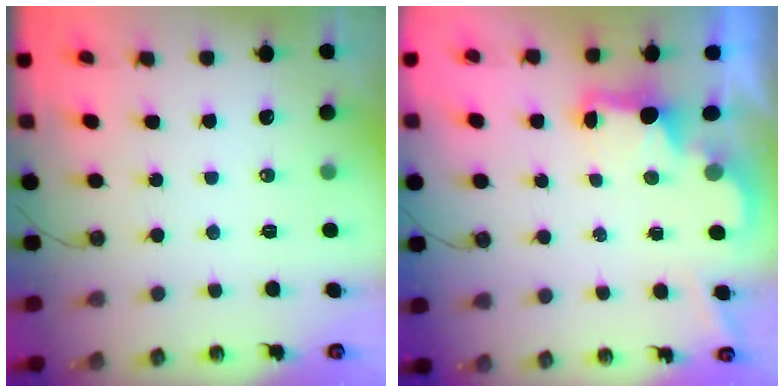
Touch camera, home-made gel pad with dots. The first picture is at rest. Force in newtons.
{"total": 2.1, "press": 2.0, "slide": 0.7}